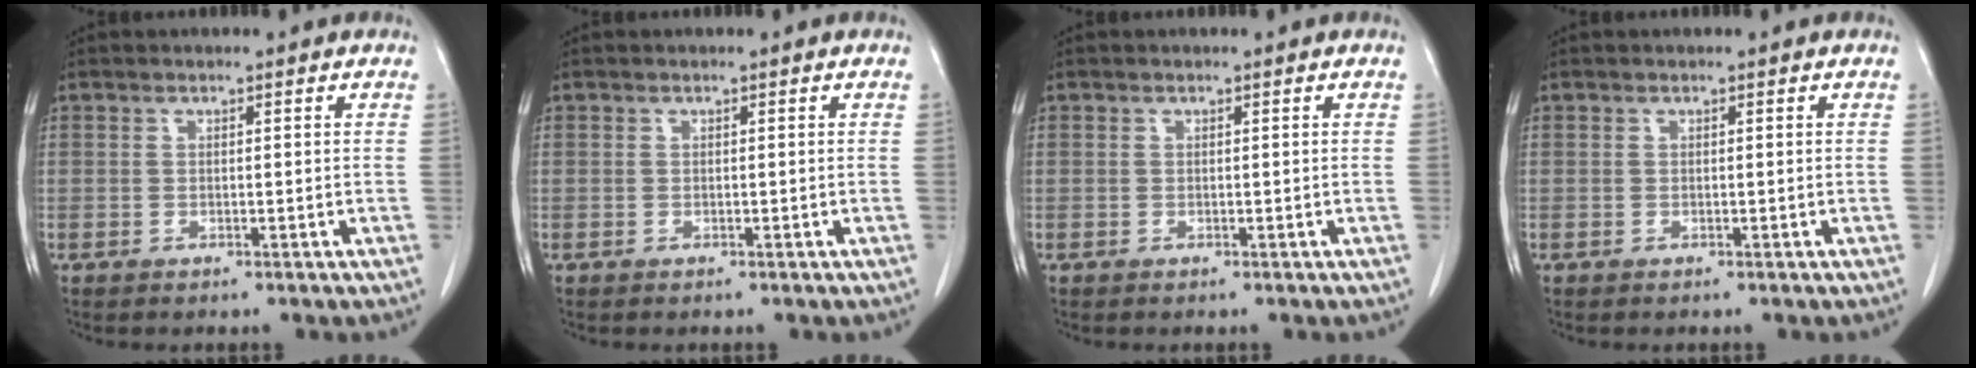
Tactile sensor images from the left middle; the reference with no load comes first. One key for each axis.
{"total": 0.0}
{"total": 0.0}
{"total": 0.0}